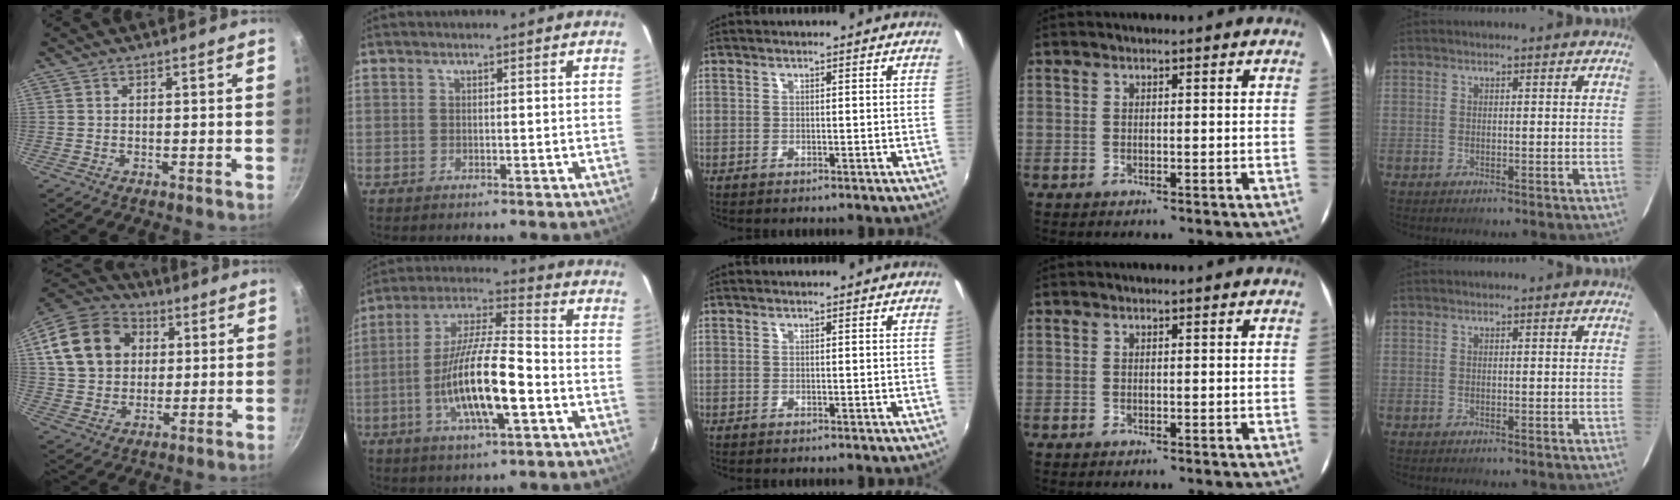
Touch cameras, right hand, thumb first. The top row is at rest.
{"thumb": {"total": 17.3, "force": [4.5, 13.7, 9.5], "torque": [-0.157, 0.018, 0.075]}, "index": {"total": 15.9, "force": [-4.8, 3.4, 14.7], "torque": [-0.289, -0.007, -0.090]}}